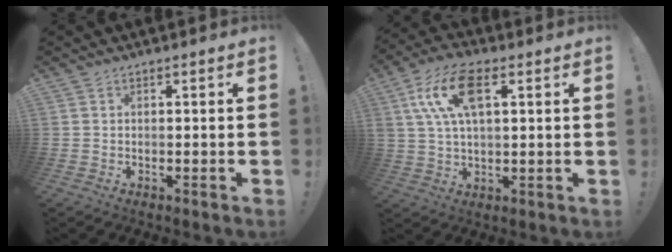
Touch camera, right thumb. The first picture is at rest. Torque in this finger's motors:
{"motor_torque": [-0.04, 1.11, 0.29, -0.01, 0.29]}